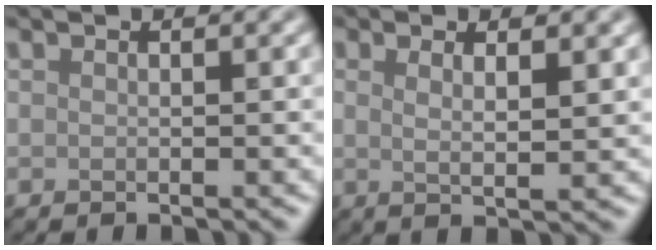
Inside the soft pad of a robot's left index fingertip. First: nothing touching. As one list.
[{"total": 3.7, "force": [1.3, 1.0, 3.3], "torque": [-0.042, -0.001, 0.010]}]